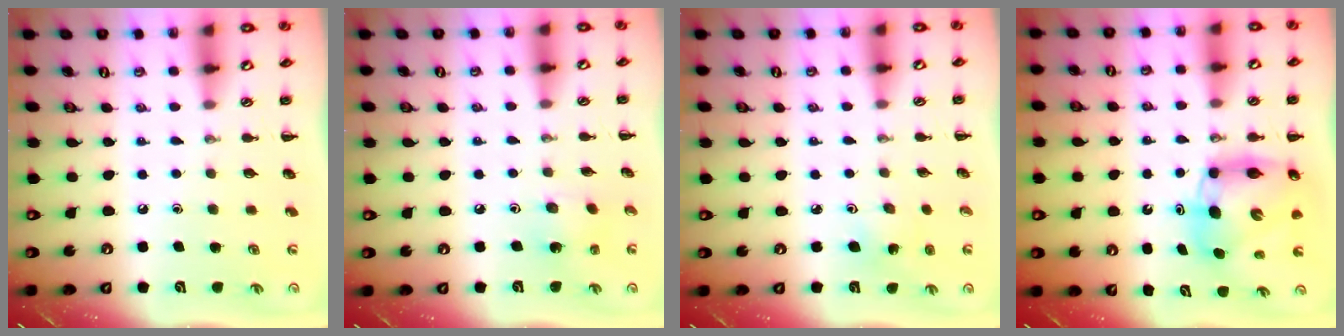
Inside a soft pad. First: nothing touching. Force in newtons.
{"total": 1.8, "press": 1.7, "slide": 0.5}
{"total": 3.9, "press": 3.7, "slide": 1.3}
{"total": 7.9, "press": 7.6, "slide": 2.0}